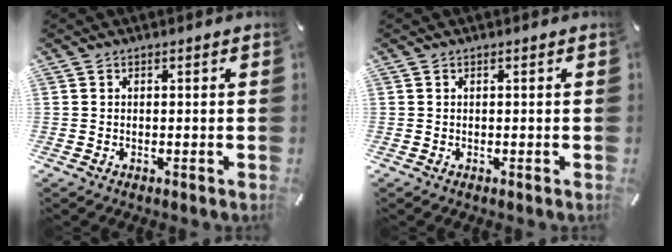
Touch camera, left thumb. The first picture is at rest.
{"total": 0.0}